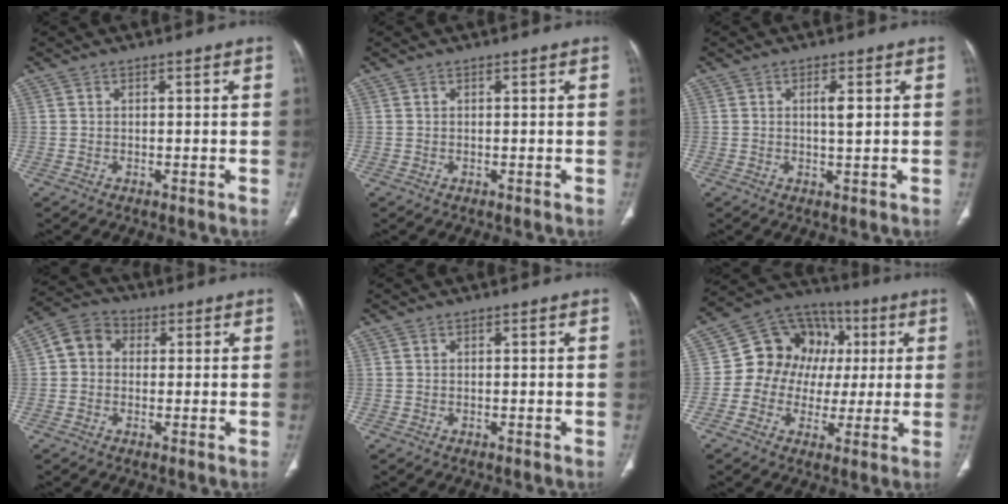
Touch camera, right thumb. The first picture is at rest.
{"total": 0.0}
{"total": 2.8, "force": [0.5, 0.8, 2.6], "torque": [-0.046, -0.002, 0.007]}
{"total": 6.3, "force": [0.8, 5.4, 3.2], "torque": [-0.042, 0.017, 0.002]}
{"total": 0.0}
{"total": 15.1, "force": [1.3, 13.3, 7.1], "torque": [-0.064, 0.032, 0.016]}